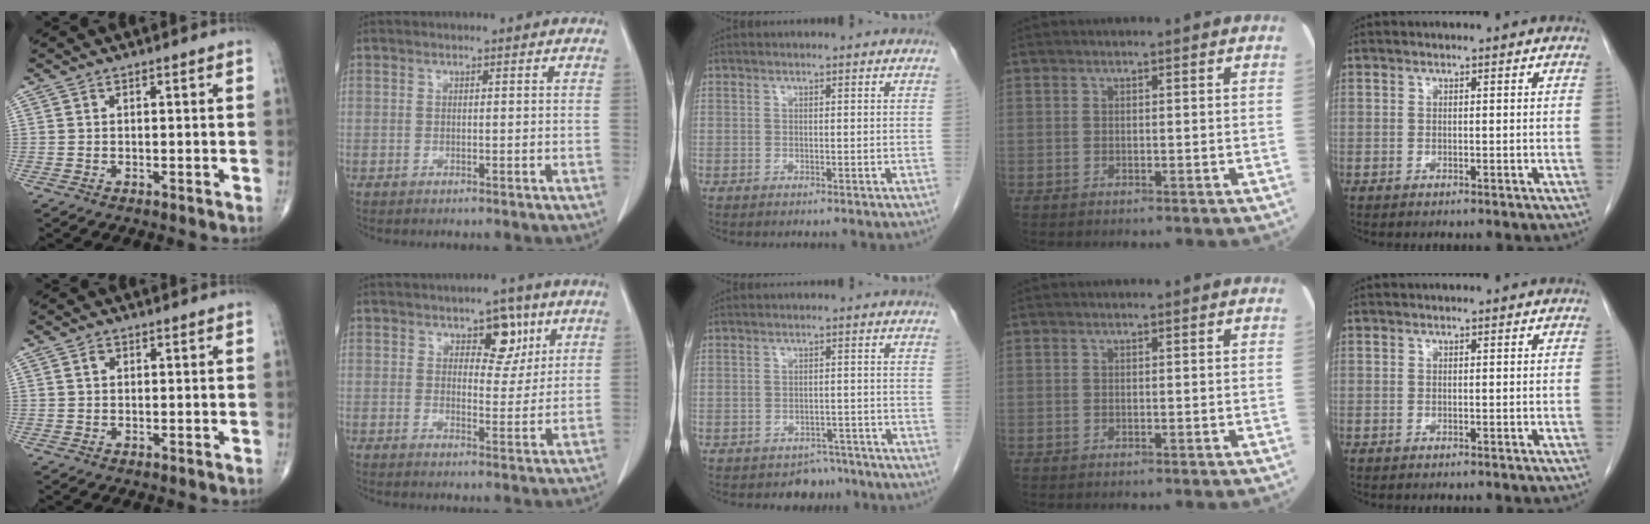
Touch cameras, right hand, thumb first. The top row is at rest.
{"thumb": {"total": 1.3, "force": [0.4, 1.0, 0.7], "torque": [-0.011, 0.003, 0.006]}, "index": {"total": 5.6, "force": [2.9, 3.1, 3.7], "torque": [-0.041, 0.003, 0.041]}, "middle": {"total": 3.2, "force": [-2.7, 1.8, 0.0], "torque": [0.002, 0.007, -0.034]}}